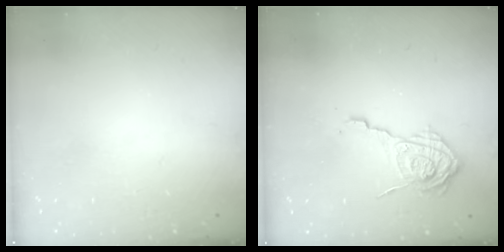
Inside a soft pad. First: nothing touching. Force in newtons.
{"total": 12.8, "press": 12.8, "slide": 0.9}